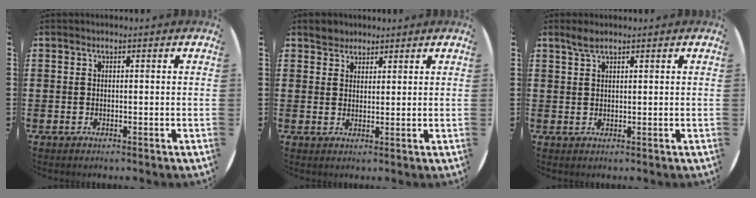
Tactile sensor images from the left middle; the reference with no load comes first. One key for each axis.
{"total": 2.4, "fx": 2.1, "fy": 1.1, "fz": -0.3, "tx": 0.010, "ty": 0.003, "tz": 0.041}
{"total": 1.9, "fx": 1.5, "fy": 0.4, "fz": 1.0, "tx": -0.021, "ty": 0.005, "tz": 0.027}